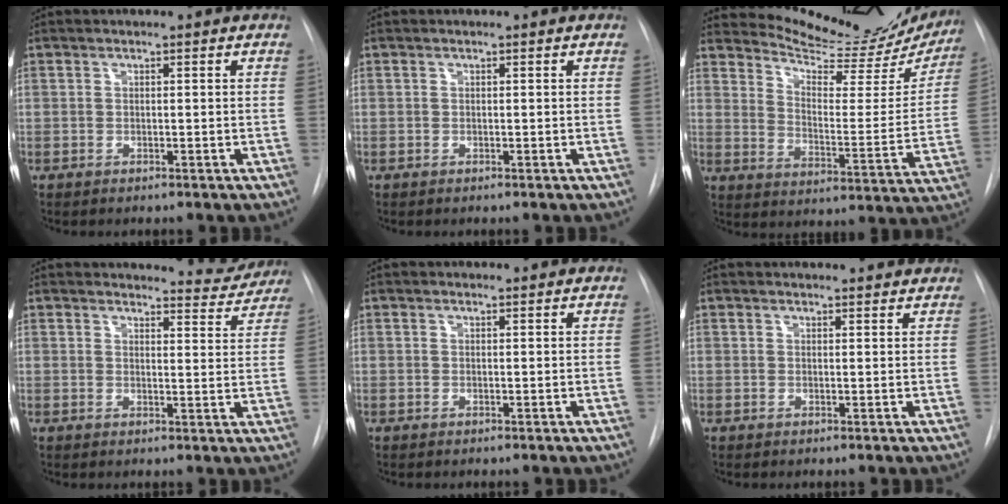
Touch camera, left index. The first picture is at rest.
{"total": 0.0}
{"total": 20.1, "force": [19.2, 3.3, 4.9], "torque": [-0.069, -0.081, 0.241]}
{"total": 6.4, "force": [6.3, 1.0, -0.1], "torque": [0.015, -0.028, 0.061]}
{"total": 1.1, "force": [1.1, 0.1, 0.0], "torque": [-0.010, 0.002, 0.013]}
{"total": 7.6, "force": [7.3, 1.5, 1.6], "torque": [-0.011, 0.015, 0.072]}